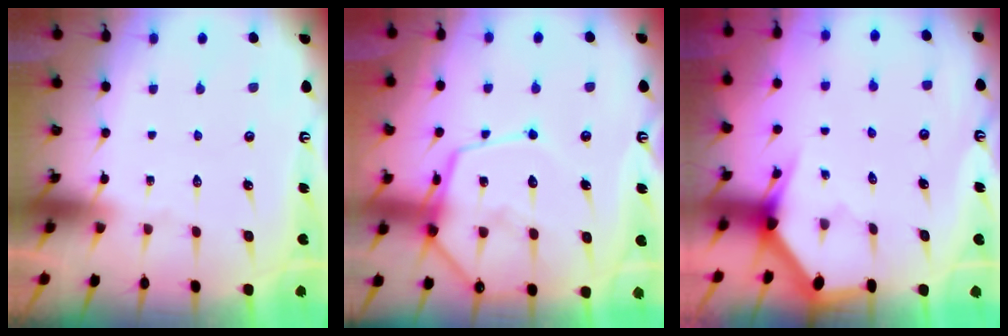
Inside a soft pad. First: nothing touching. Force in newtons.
{"total": 14.0, "press": 13.9, "slide": 1.3}
{"total": 3.1, "press": 3.1, "slide": 0.1}